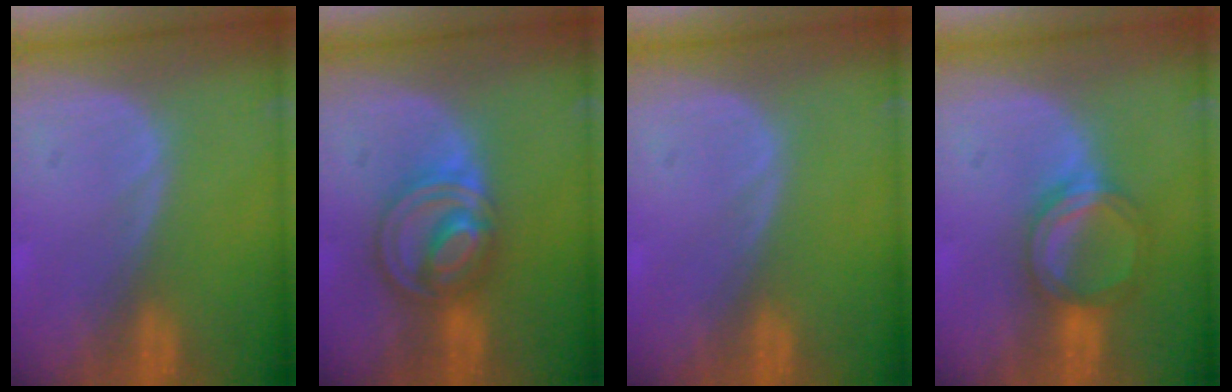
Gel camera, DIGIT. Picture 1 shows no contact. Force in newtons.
{"total": 7.9, "press": 6.8, "slide": 3.9}
{"total": 0.0}
{"total": 5.1, "press": 5.1, "slide": 0.3}